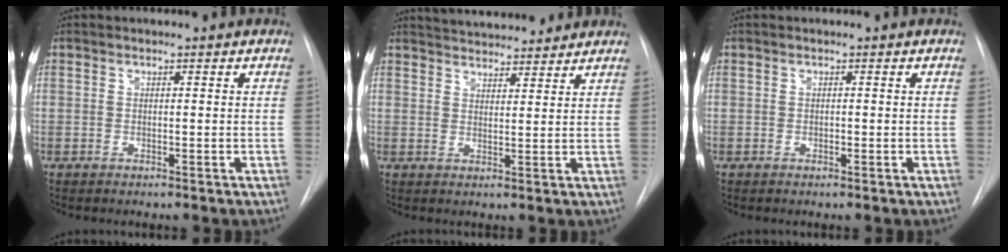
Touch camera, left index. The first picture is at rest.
{"total": 11.0, "force": [10.3, 2.2, 3.2], "torque": [-0.043, 0.017, 0.142]}
{"total": 0.0}